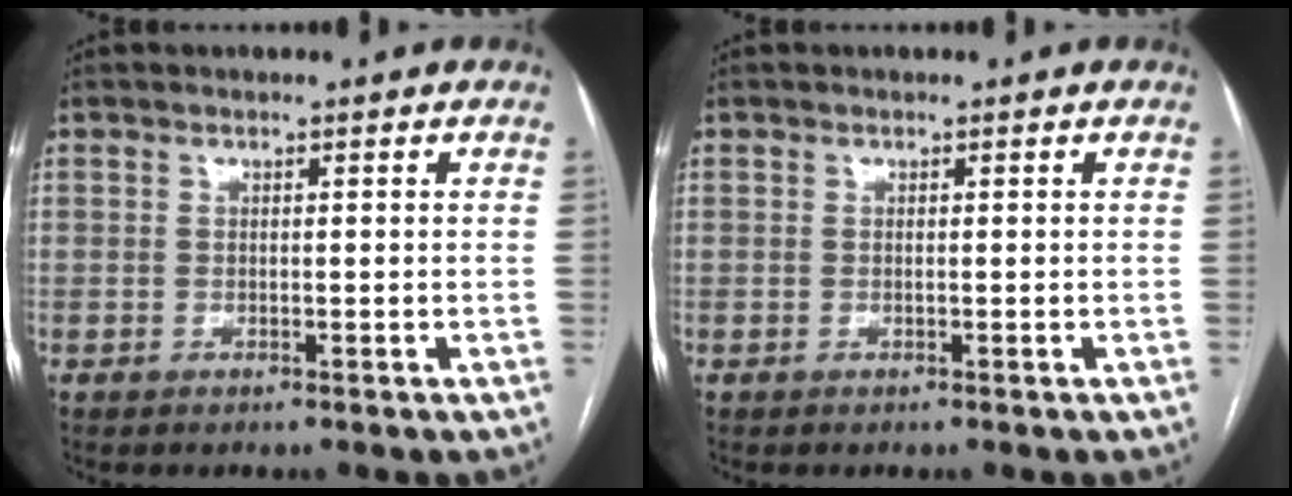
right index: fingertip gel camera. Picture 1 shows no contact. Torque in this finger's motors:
{"motor_torque": [0.08, 0.17, -0.01, 0.00]}